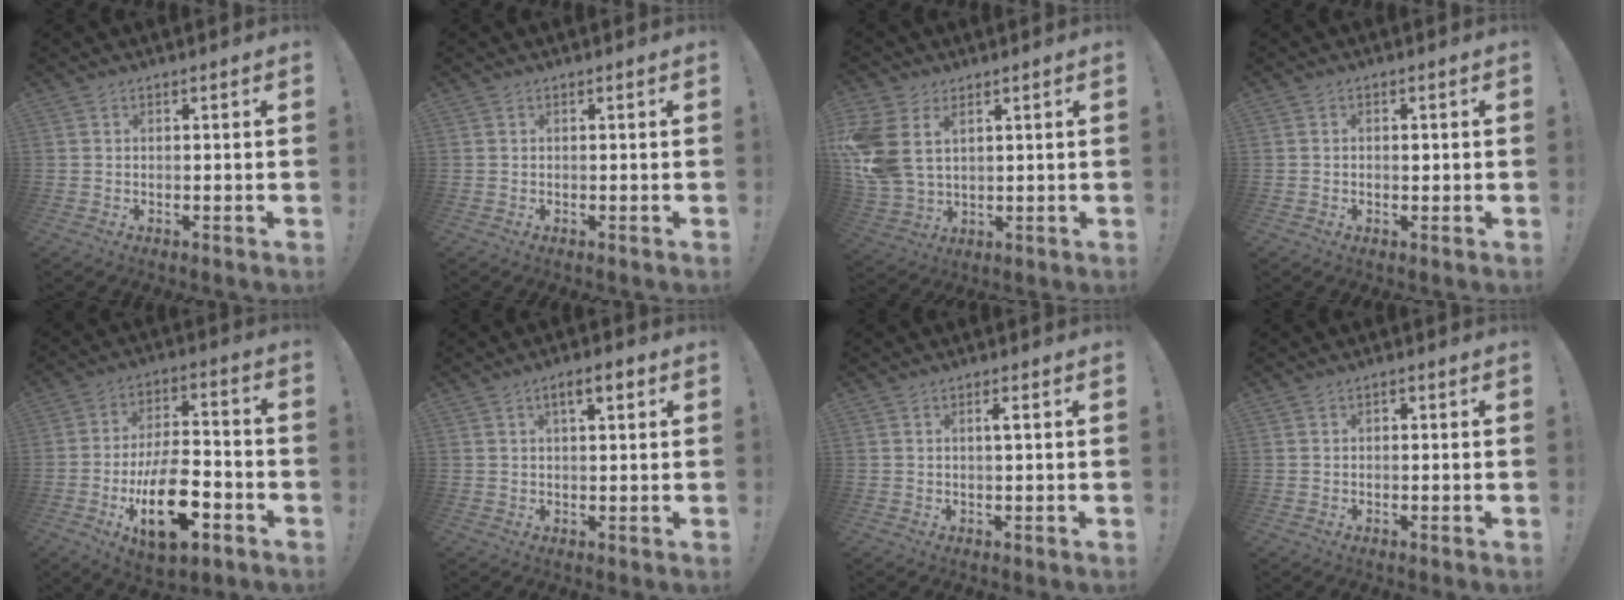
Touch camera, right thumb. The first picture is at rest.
{"total": 0.0}
{"total": 12.1, "force": [4.2, 8.3, 7.7], "torque": [-0.154, -0.019, 0.086]}
{"total": 0.7, "force": [0.1, 0.7, 0.1], "torque": [-0.009, 0.004, 0.002]}
{"total": 18.5, "force": [-6.9, 8.9, 14.6], "torque": [-0.253, 0.038, -0.106]}
{"total": 4.8, "force": [2.1, 1.6, 4.0], "torque": [-0.051, -0.005, 0.028]}
{"total": 1.8, "force": [0.3, -0.1, 1.8], "torque": [-0.030, 0.000, -0.001]}
{"total": 0.7, "force": [-0.4, 0.4, 0.3], "torque": [-0.006, 0.003, -0.008]}